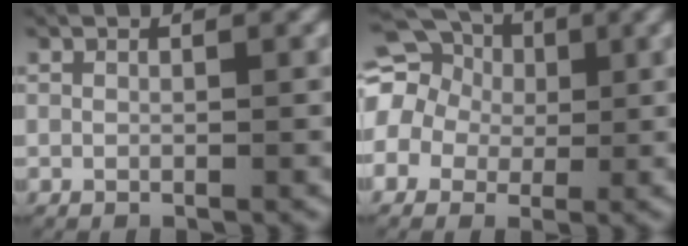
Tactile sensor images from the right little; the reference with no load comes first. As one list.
[{"total": 13.1, "force": [3.2, 11.6, 5.3], "torque": [-0.132, 0.001, 0.031]}]